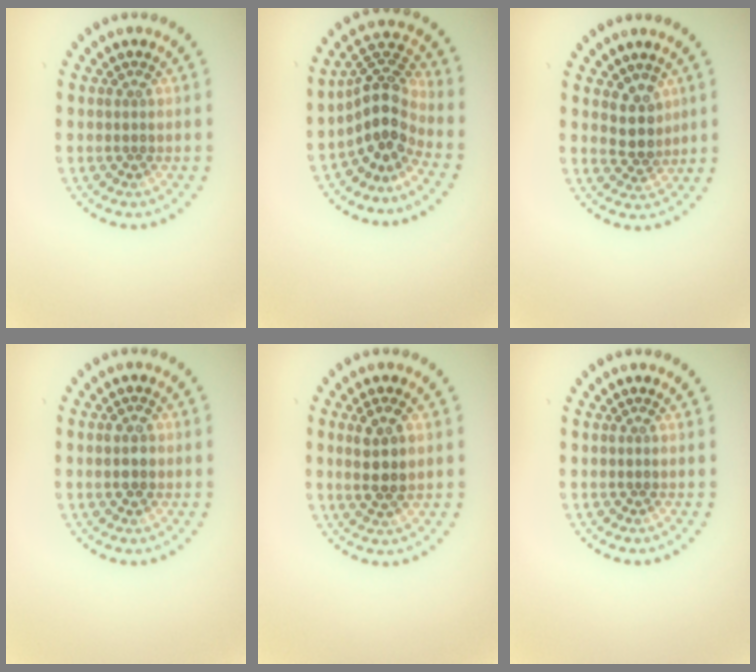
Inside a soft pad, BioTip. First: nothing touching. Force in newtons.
{"total": 4.3, "press": 3.0, "slide": 3.1}
{"total": 2.7, "press": 2.1, "slide": 1.6}
{"total": 2.1, "press": 2.1, "slide": 0.2}
{"total": 2.8, "press": 2.7, "slide": 0.9}
{"total": 0.0}